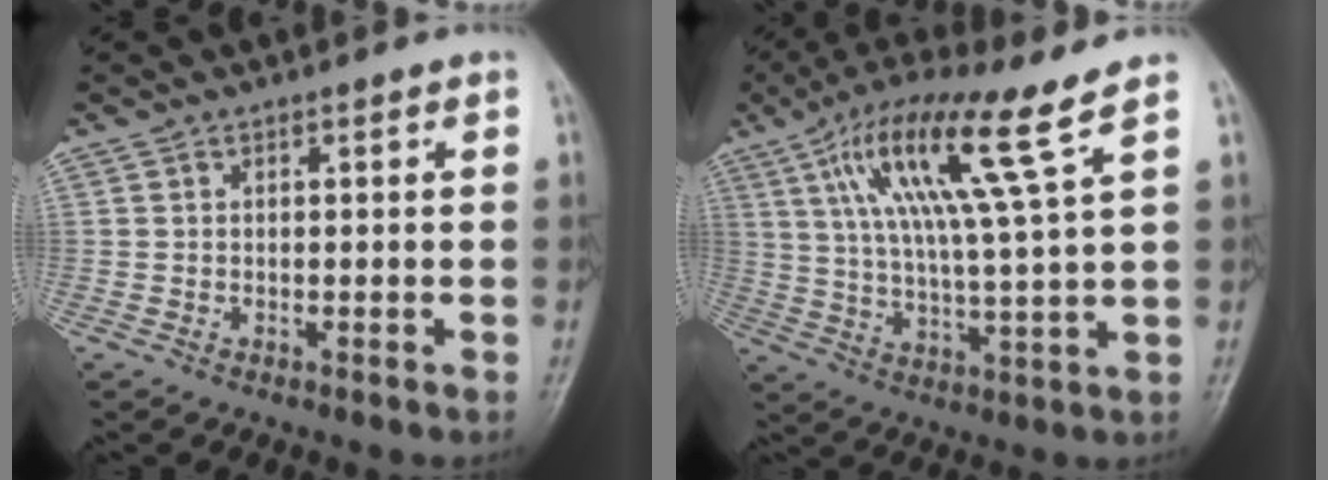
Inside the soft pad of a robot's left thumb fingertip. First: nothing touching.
{"total": 14.8, "force": [7.5, 0.3, 12.7], "torque": [-0.241, -0.020, 0.138]}